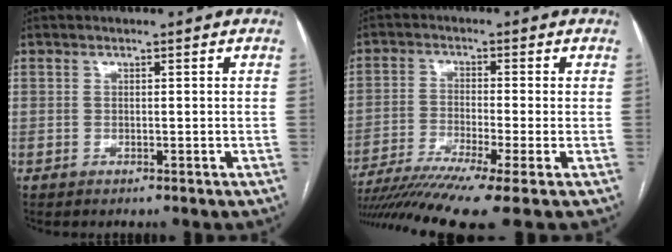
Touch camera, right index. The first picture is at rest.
{"total": 12.9, "force": [-9.8, -1.5, 8.3], "torque": [-0.139, -0.030, -0.158]}